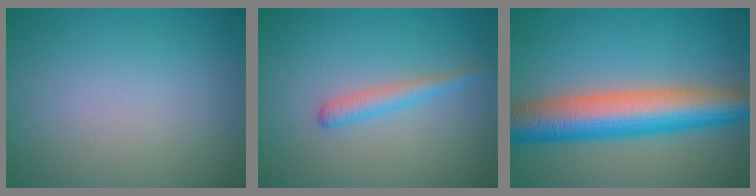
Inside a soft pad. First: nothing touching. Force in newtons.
{"total": 1.9, "press": 1.9, "slide": 0.0}
{"total": 10.1, "press": 10.1, "slide": 0.3}